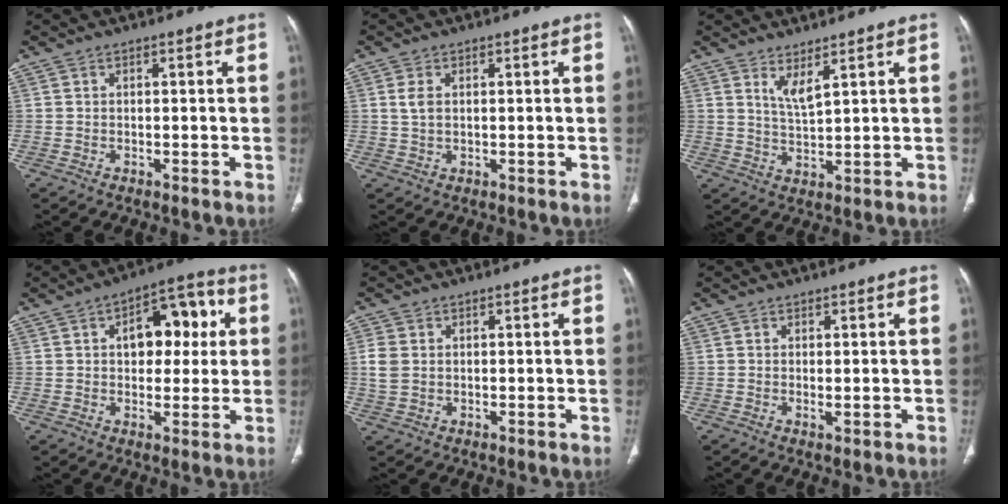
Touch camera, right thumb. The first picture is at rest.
{"total": 2.8, "force": [0.7, 1.7, 2.1], "torque": [-0.049, 0.000, 0.016]}
{"total": 3.8, "force": [2.5, 0.5, 2.8], "torque": [-0.057, -0.032, 0.056]}
{"total": 12.6, "force": [2.8, 7.5, 9.8], "torque": [-0.091, 0.021, 0.035]}
{"total": 4.2, "force": [0.6, 3.3, 2.5], "torque": [-0.057, 0.003, 0.015]}
{"total": 0.8, "force": [0.0, 0.3, 0.7], "torque": [-0.018, -0.005, 0.002]}